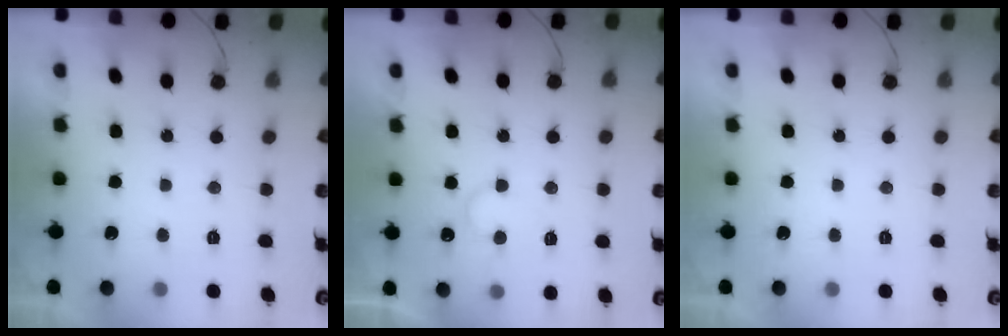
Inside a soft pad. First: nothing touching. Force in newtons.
{"total": 5.8, "press": 5.8, "slide": 0.5}
{"total": 0.0}